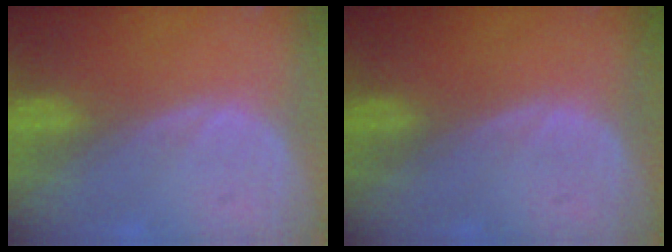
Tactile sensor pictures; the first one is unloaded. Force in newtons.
{"total": 0.0}